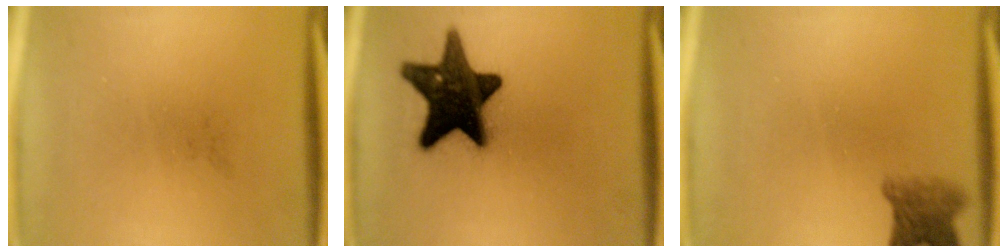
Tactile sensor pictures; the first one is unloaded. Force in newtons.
{"total": 16.2}
{"total": 4.1}